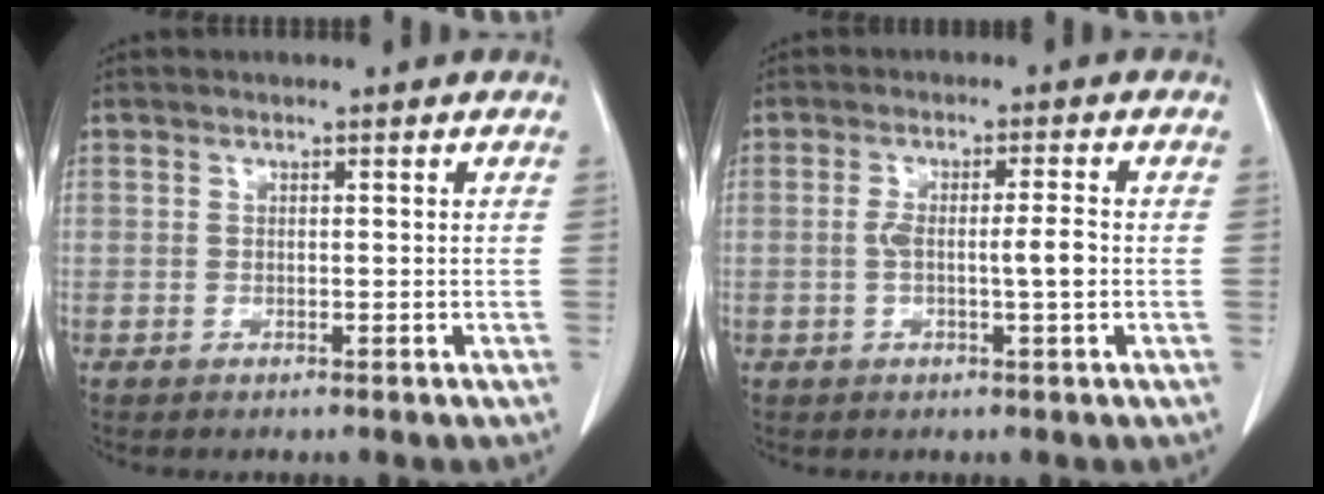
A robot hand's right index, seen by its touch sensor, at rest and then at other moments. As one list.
[{"total": 4.5, "force": [-0.6, 0.2, 4.4], "torque": [-0.083, 0.006, -0.007]}]